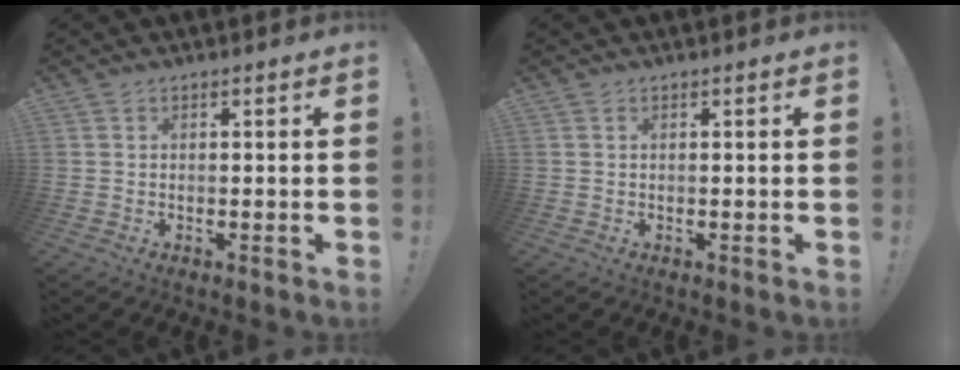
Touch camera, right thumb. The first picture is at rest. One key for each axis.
{"total": 0.0}